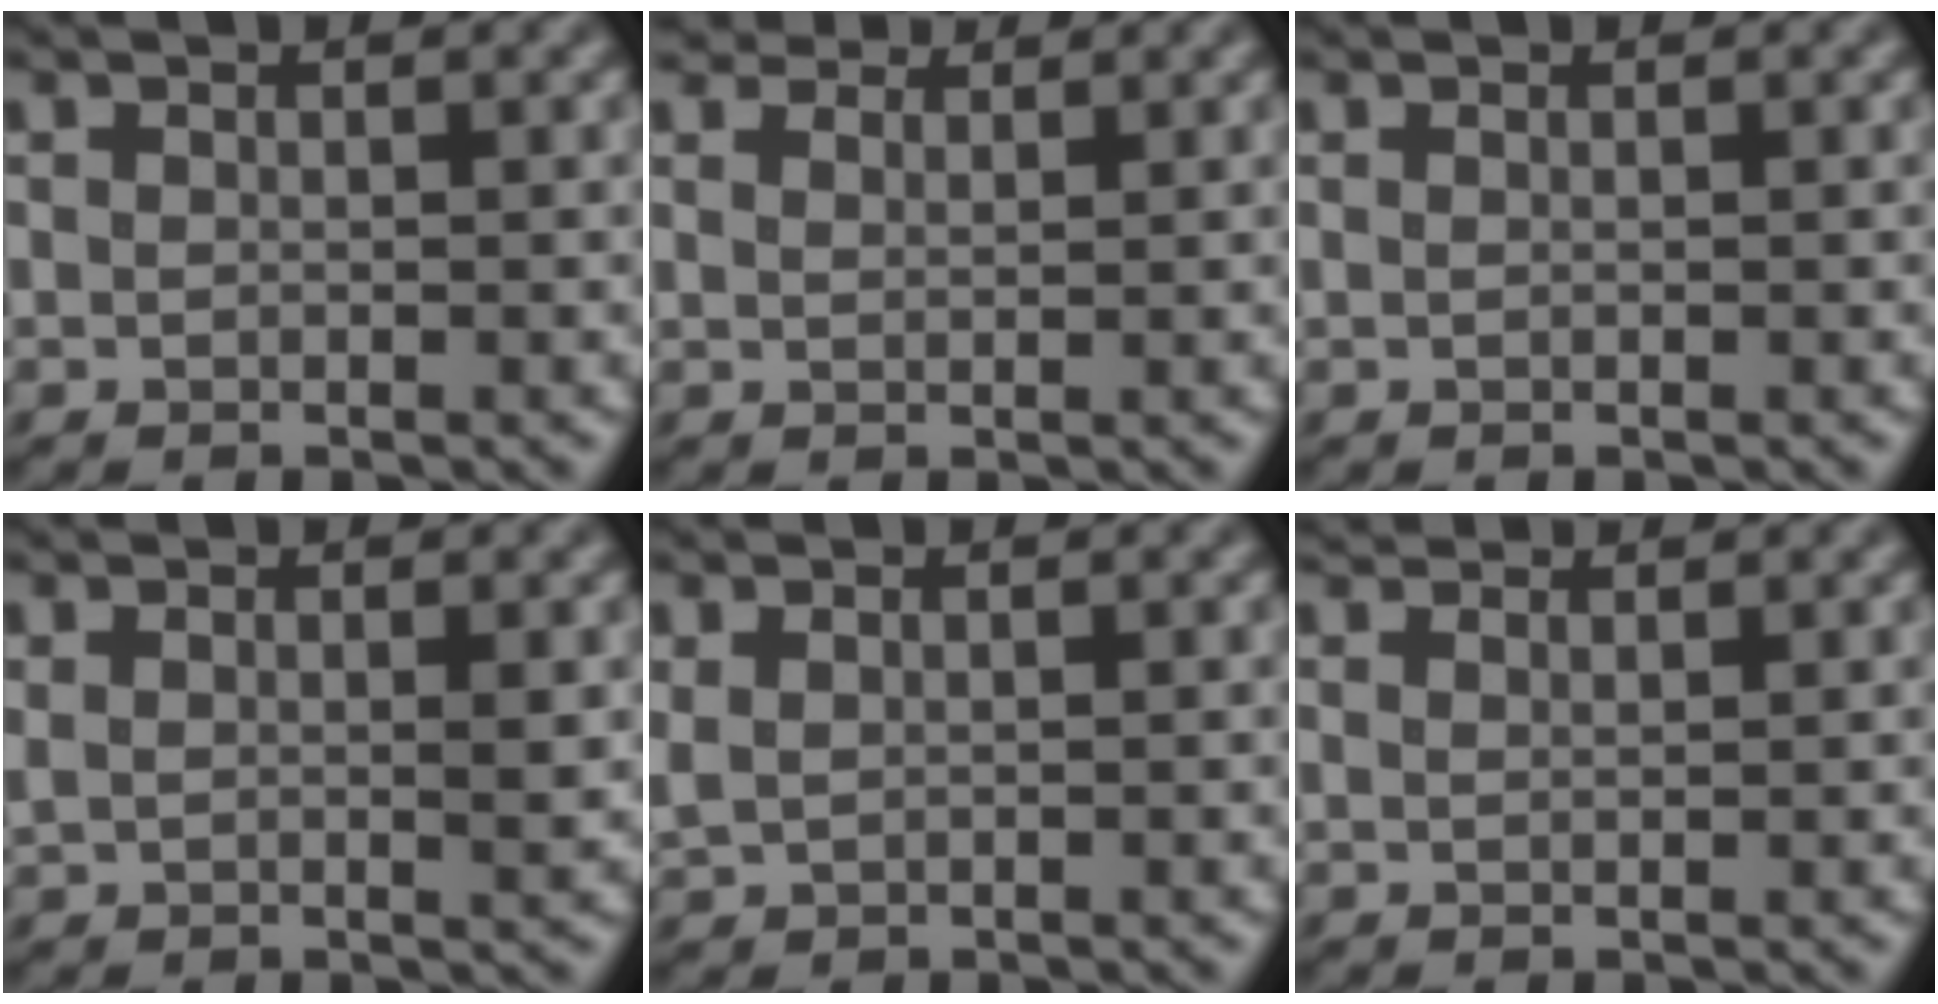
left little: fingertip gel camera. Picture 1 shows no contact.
{"total": 3.3, "force": [2.8, 1.3, 1.0], "torque": [-0.058, -0.006, 0.054]}
{"total": 0.0}
{"total": 2.0, "force": [0.5, 0.6, 1.8], "torque": [-0.049, -0.003, 0.009]}
{"total": 1.4, "force": [0.3, 0.6, 1.2], "torque": [-0.035, 0.002, 0.006]}
{"total": 1.8, "force": [1.8, -0.1, 0.3], "torque": [-0.020, 0.006, 0.036]}